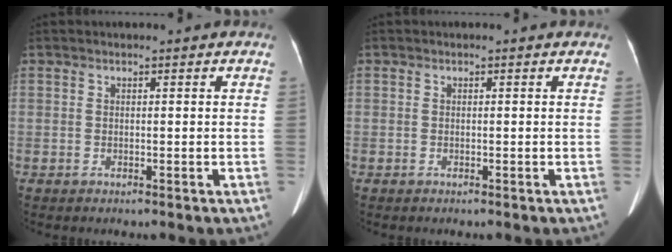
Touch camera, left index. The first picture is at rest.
{"total": 0.0}